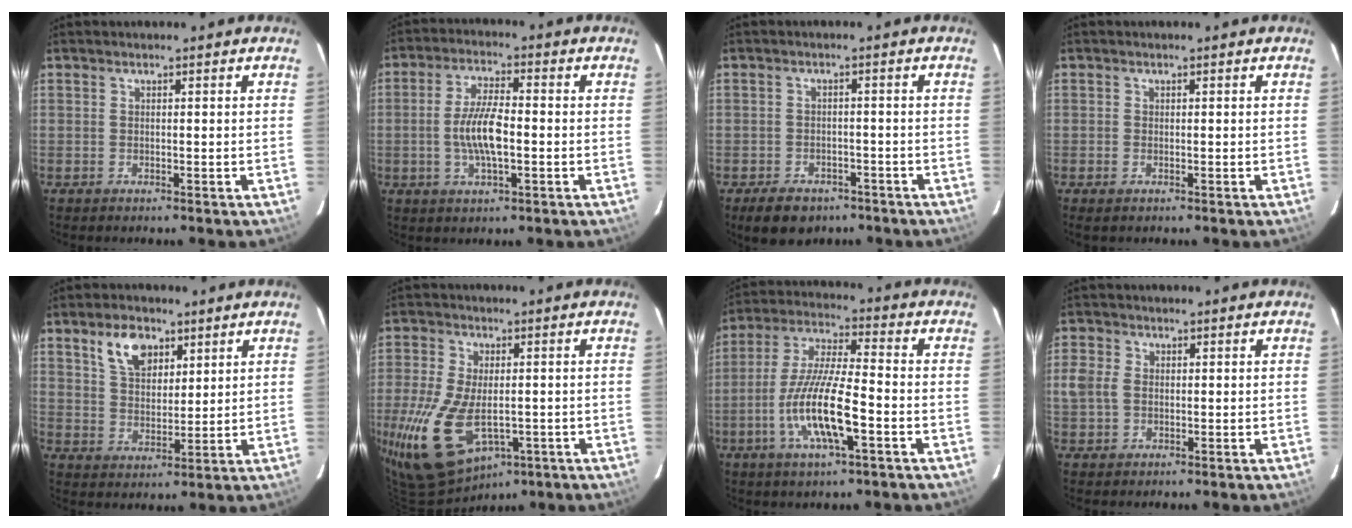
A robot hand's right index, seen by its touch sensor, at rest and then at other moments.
{"total": 8.2, "force": [-1.3, 2.5, 7.7], "torque": [-0.152, 0.003, -0.026]}
{"total": 7.6, "force": [-5.2, 4.6, 3.0], "torque": [-0.068, 0.004, -0.069]}
{"total": 0.8, "force": [-0.4, 0.5, 0.4], "torque": [-0.010, -0.002, -0.009]}
{"total": 8.4, "force": [4.6, 5.0, 4.9], "torque": [-0.087, 0.013, 0.088]}
{"total": 17.4, "force": [-5.1, 10.0, 13.4], "torque": [-0.293, -0.037, -0.079]}
{"total": 14.1, "force": [-4.9, 2.7, 13.0], "torque": [-0.266, -0.009, -0.095]}
{"total": 4.2, "force": [0.0, 3.4, 2.6], "torque": [-0.060, 0.006, 0.000]}